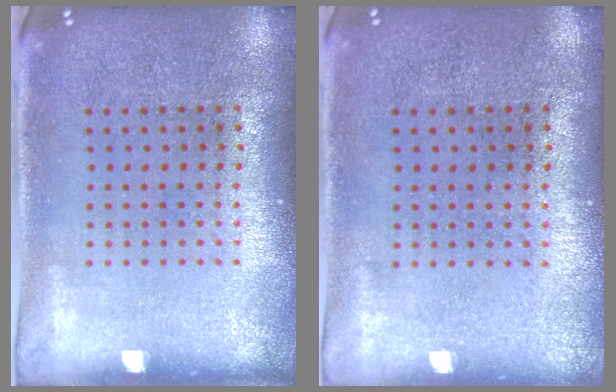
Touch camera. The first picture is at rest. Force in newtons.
{"total": 0.0}